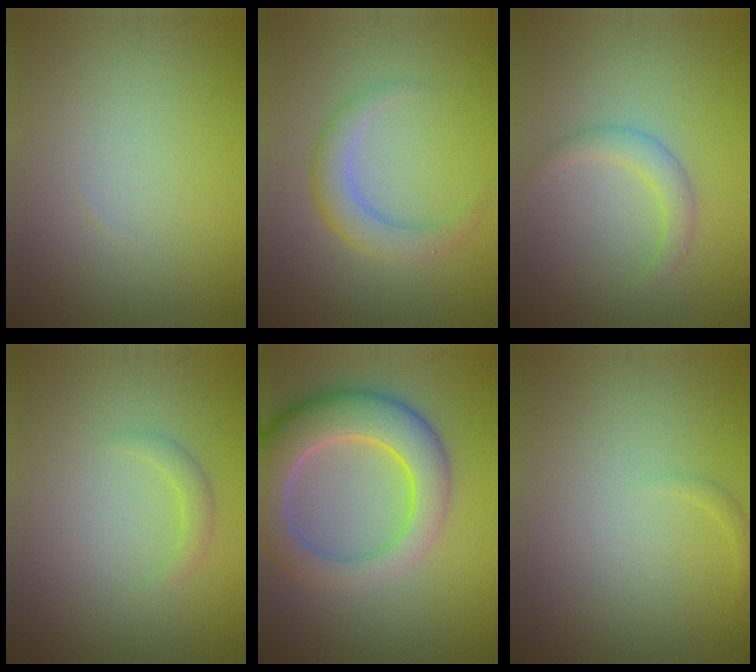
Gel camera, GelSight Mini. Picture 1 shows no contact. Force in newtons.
{"total": 2.8, "press": 2.8, "slide": 0.1}
{"total": 1.9, "press": 1.9, "slide": 0.1}
{"total": 1.2, "press": 1.2, "slide": 0.1}
{"total": 8.0, "press": 7.9, "slide": 0.8}
{"total": 0.5, "press": 0.5, "slide": 0.1}